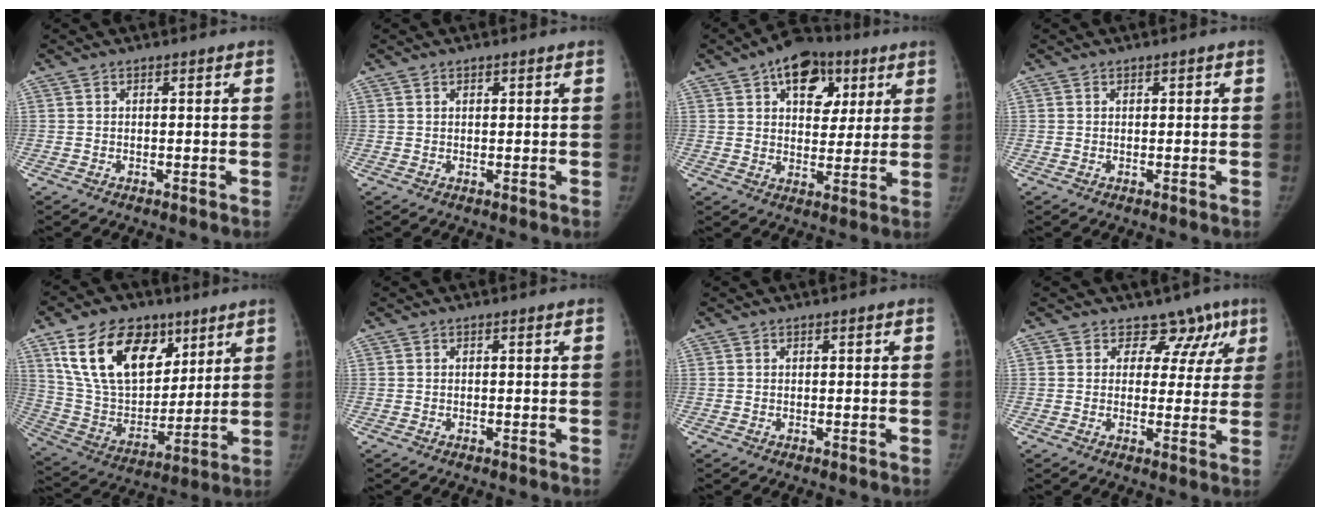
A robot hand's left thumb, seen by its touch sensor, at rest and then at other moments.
{"total": 0.9, "force": [0.6, 0.6, 0.3], "torque": [0.002, -0.003, 0.007]}
{"total": 14.0, "force": [6.5, 8.9, 8.6], "torque": [-0.076, -0.010, 0.096]}
{"total": 0.8, "force": [0.3, 0.6, 0.3], "torque": [0.007, 0.001, 0.003]}
{"total": 22.7, "force": [11.5, 14.2, 13.5], "torque": [-0.205, -0.032, 0.211]}
{"total": 0.0}
{"total": 0.0}
{"total": 8.0, "force": [5.1, 5.9, 1.3], "torque": [0.038, -0.018, 0.046]}